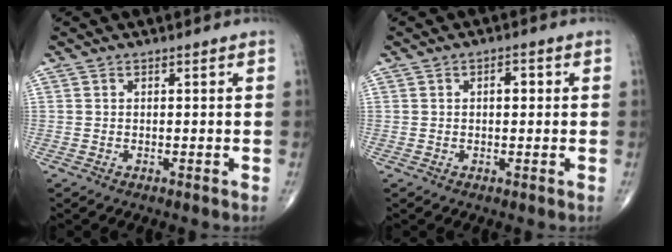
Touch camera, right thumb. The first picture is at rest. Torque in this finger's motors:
{"motor_torque": [0.45, 1.35, 0.70, 0.05, 0.01]}